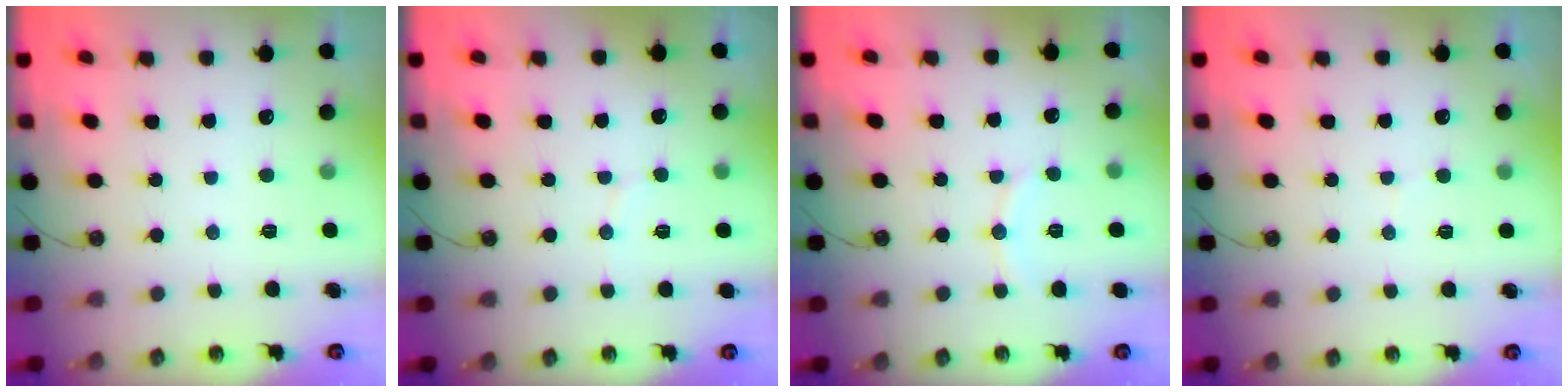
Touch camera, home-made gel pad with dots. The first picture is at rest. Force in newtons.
{"total": 3.4, "press": 3.4, "slide": 0.2}
{"total": 5.7, "press": 5.7, "slide": 0.5}
{"total": 4.8, "press": 4.8, "slide": 0.4}